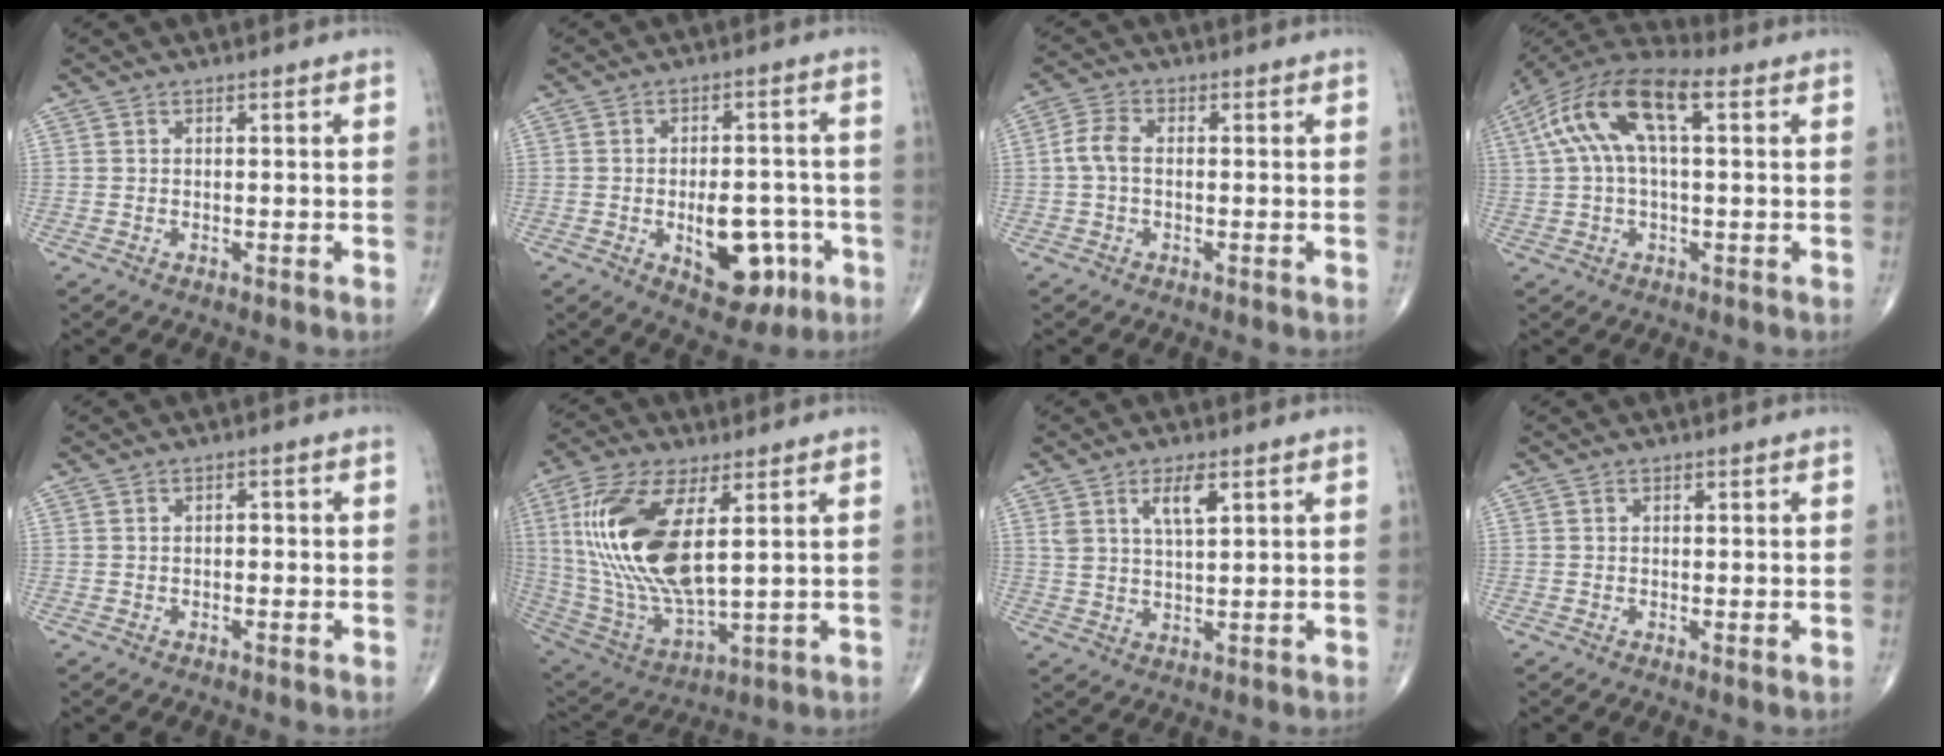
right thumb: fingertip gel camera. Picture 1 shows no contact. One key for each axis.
{"total": 11.8, "fx": -3.8, "fy": 6.5, "fz": 9.1, "tx": -0.098, "ty": 0.021, "tz": -0.041}
{"total": 4.0, "fx": -0.2, "fy": 2.4, "fz": 3.2, "tx": -0.068, "ty": 0.011, "tz": -0.012}
{"total": 14.7, "fx": 3.9, "fy": 5.9, "fz": 12.9, "tx": -0.267, "ty": 0.047, "tz": 0.063}
{"total": 1.2, "fx": -0.1, "fy": 0.7, "fz": 0.9, "tx": -0.005, "ty": 0.003, "tz": -0.006}
{"total": 22.0, "fx": 4.8, "fy": 9.4, "fz": 19.3, "tx": -0.411, "ty": -0.027, "tz": 0.097}
{"total": 5.2, "fx": 2.6, "fy": 1.8, "fz": 4.2, "tx": -0.075, "ty": -0.014, "tz": 0.051}
{"total": 0.8, "fx": 0.1, "fy": 0.1, "fz": 0.8, "tx": -0.015, "ty": -0.004, "tz": 0.000}